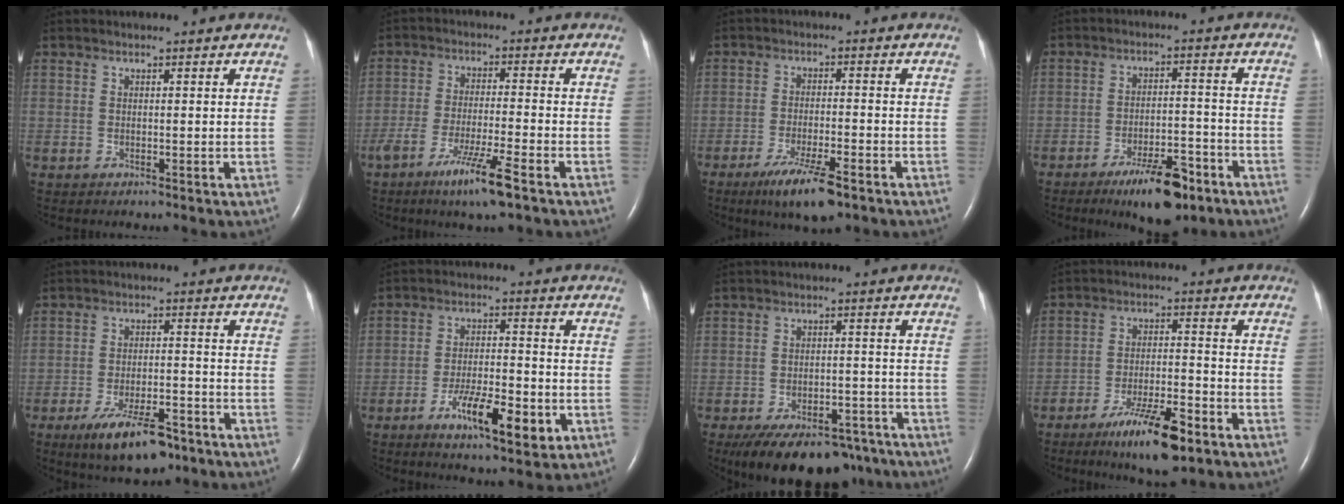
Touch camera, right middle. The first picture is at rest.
{"total": 8.4, "force": [-5.2, 0.0, 6.6], "torque": [-0.126, -0.020, -0.094]}
{"total": 8.0, "force": [-5.2, 1.2, 6.0], "torque": [-0.114, -0.017, -0.085]}
{"total": 9.4, "force": [-6.3, 2.8, 6.4], "torque": [-0.102, -0.002, -0.096]}
{"total": 9.8, "force": [-6.6, 3.2, 6.6], "torque": [-0.116, -0.009, -0.105]}
{"total": 9.5, "force": [-4.3, 2.4, 8.2], "torque": [-0.142, -0.006, -0.066]}
{"total": 16.6, "force": [-12.5, 7.6, 7.7], "torque": [-0.128, 0.000, -0.169]}
{"total": 10.4, "force": [-6.7, 2.1, 7.6], "torque": [-0.136, -0.011, -0.111]}